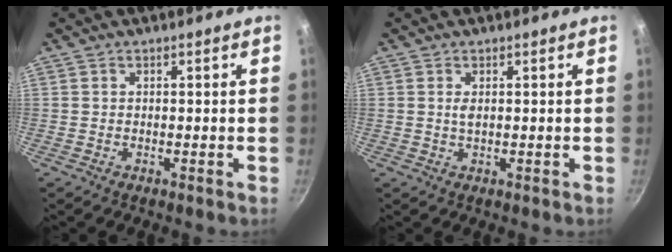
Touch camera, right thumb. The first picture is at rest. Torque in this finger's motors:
{"motor_torque": [0.01, -0.03, 0.80, 0.22, 0.16]}